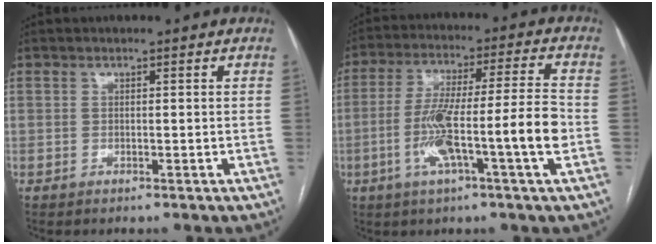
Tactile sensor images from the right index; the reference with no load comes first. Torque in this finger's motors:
{"motor_torque": [0.55, -0.11, 0.75, 0.21]}